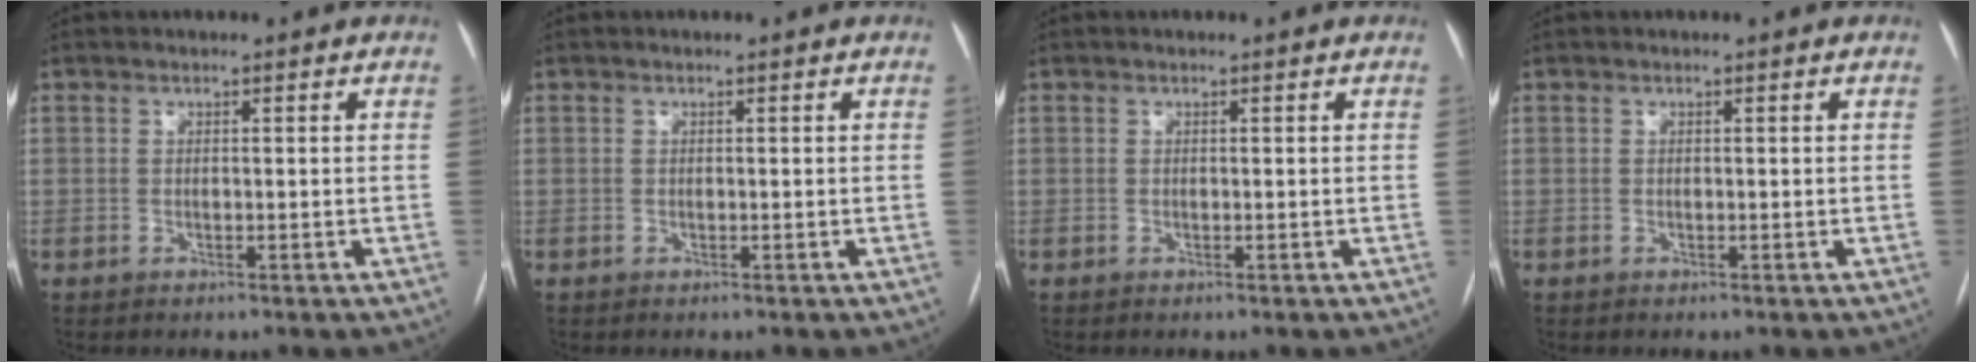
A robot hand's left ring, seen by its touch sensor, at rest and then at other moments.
{"total": 0.0}
{"total": 0.0}
{"total": 0.0}